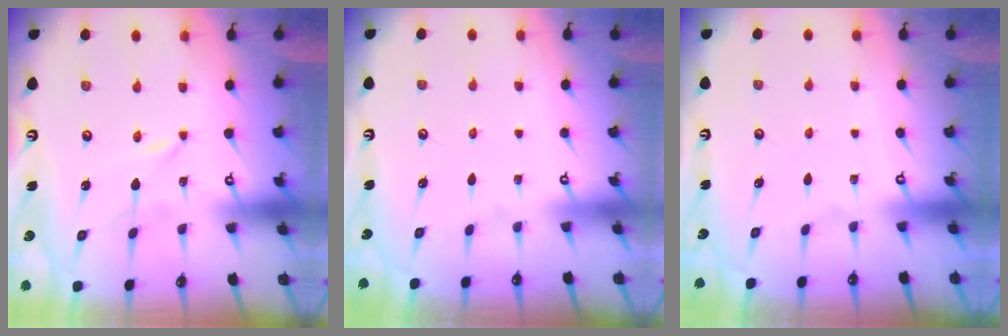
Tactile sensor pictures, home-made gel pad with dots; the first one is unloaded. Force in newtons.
{"total": 0.0}
{"total": 0.0}